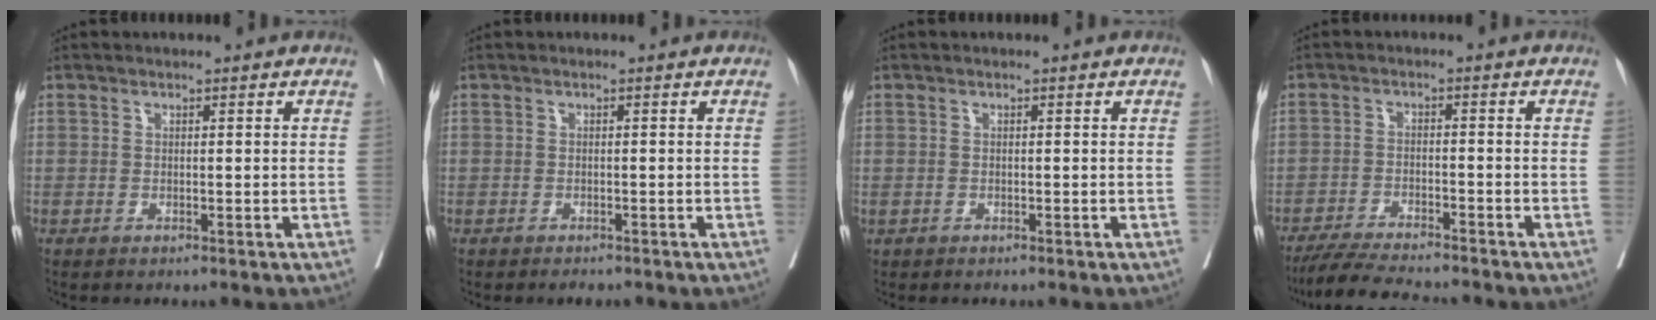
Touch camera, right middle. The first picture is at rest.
{"total": 1.3, "force": [-1.1, 0.5, 0.4], "torque": [-0.006, -0.002, -0.014]}
{"total": 0.0}
{"total": 9.2, "force": [-8.3, 0.5, 3.9], "torque": [-0.060, -0.020, -0.136]}